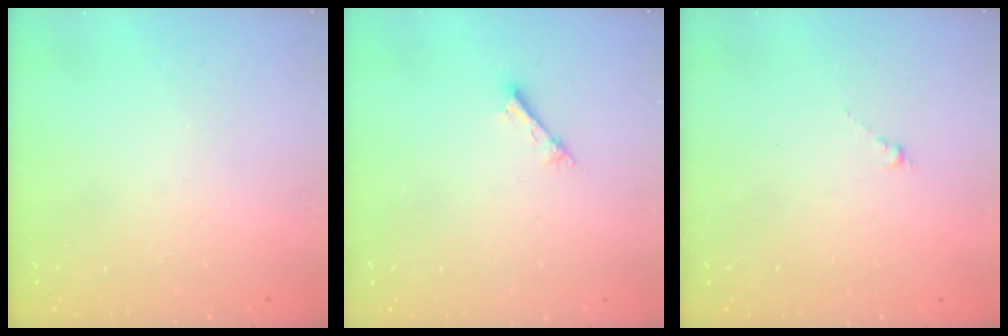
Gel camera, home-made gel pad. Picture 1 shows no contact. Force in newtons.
{"total": 1.2, "press": 1.2, "slide": 0.1}
{"total": 0.5, "press": 0.3, "slide": 0.4}